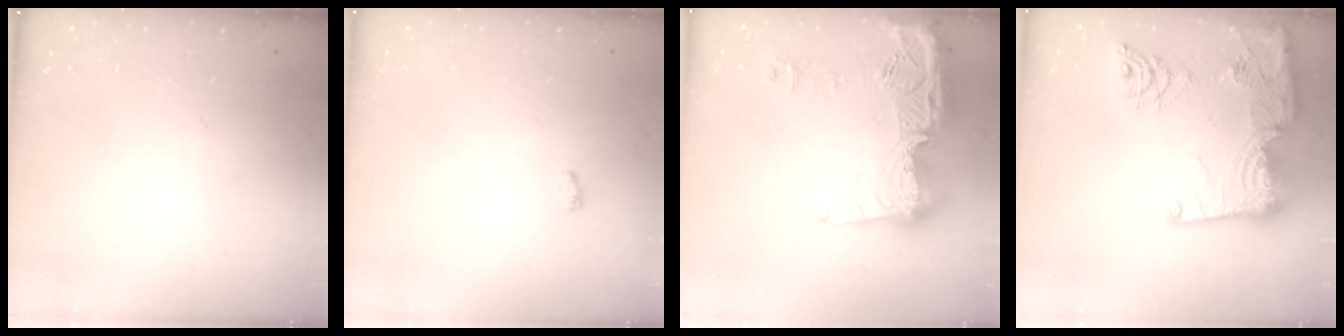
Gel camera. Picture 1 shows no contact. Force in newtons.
{"total": 6.4, "press": 3.3, "slide": 5.5}
{"total": 23.2, "press": 23.1, "slide": 2.1}
{"total": 25.2, "press": 25.1, "slide": 2.6}